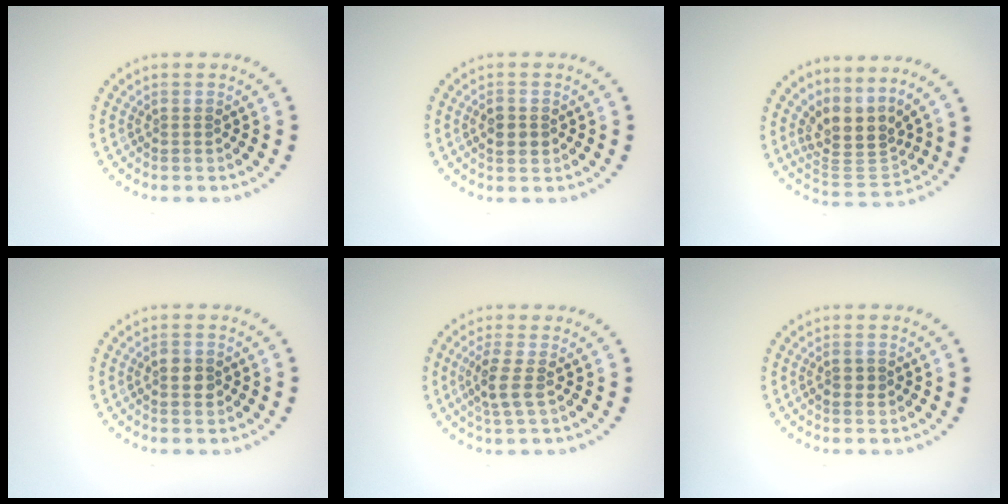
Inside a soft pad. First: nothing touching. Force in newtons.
{"total": 1.6, "press": 1.6, "slide": 0.1}
{"total": 4.0, "press": 3.0, "slide": 2.7}
{"total": 2.2, "press": 2.2, "slide": 0.1}
{"total": 2.5, "press": 2.0, "slide": 1.5}
{"total": 1.2, "press": 1.2, "slide": 0.2}